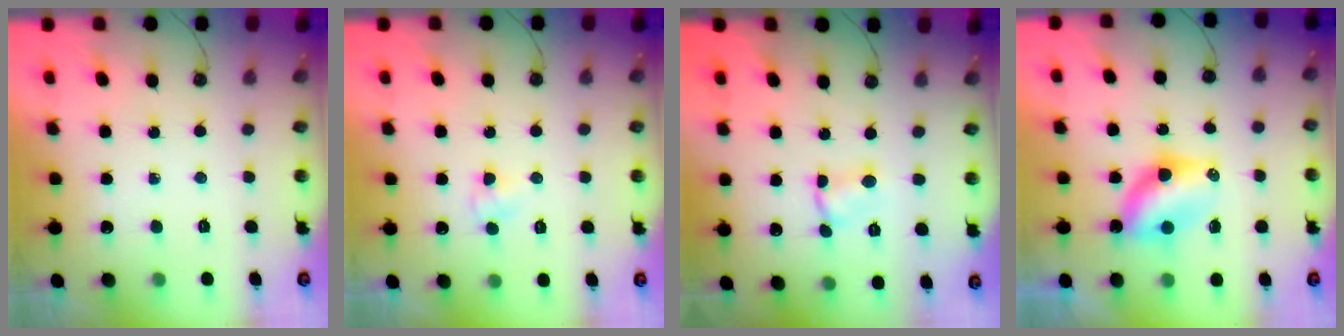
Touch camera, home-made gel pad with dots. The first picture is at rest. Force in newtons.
{"total": 3.8, "press": 3.8, "slide": 0.3}
{"total": 2.5, "press": 2.5, "slide": 0.1}
{"total": 6.7, "press": 6.6, "slide": 0.7}